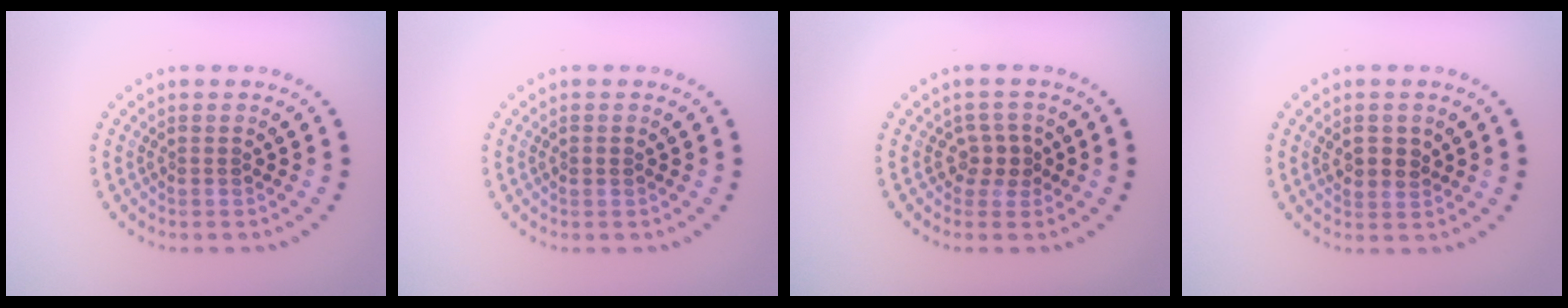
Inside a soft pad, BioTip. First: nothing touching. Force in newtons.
{"total": 0.6, "press": 0.6, "slide": 0.1}
{"total": 1.9, "press": 1.6, "slide": 1.0}
{"total": 2.0, "press": 1.9, "slide": 0.5}